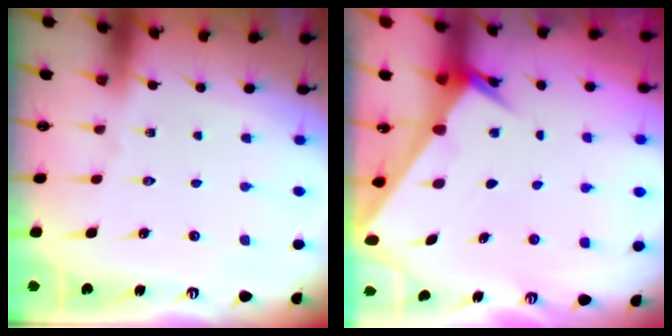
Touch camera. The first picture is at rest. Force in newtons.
{"total": 2.6, "press": 2.6, "slide": 0.2}